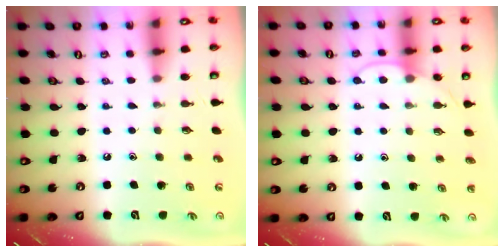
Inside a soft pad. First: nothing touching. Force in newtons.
{"total": 7.3, "press": 7.3, "slide": 0.7}